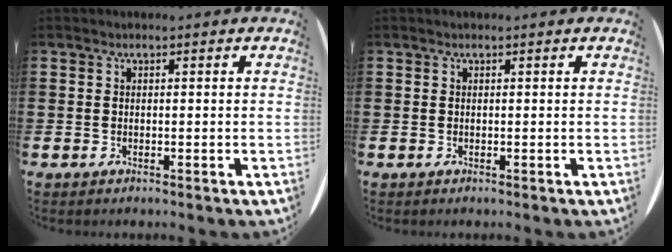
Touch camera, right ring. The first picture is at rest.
{"total": 0.0}